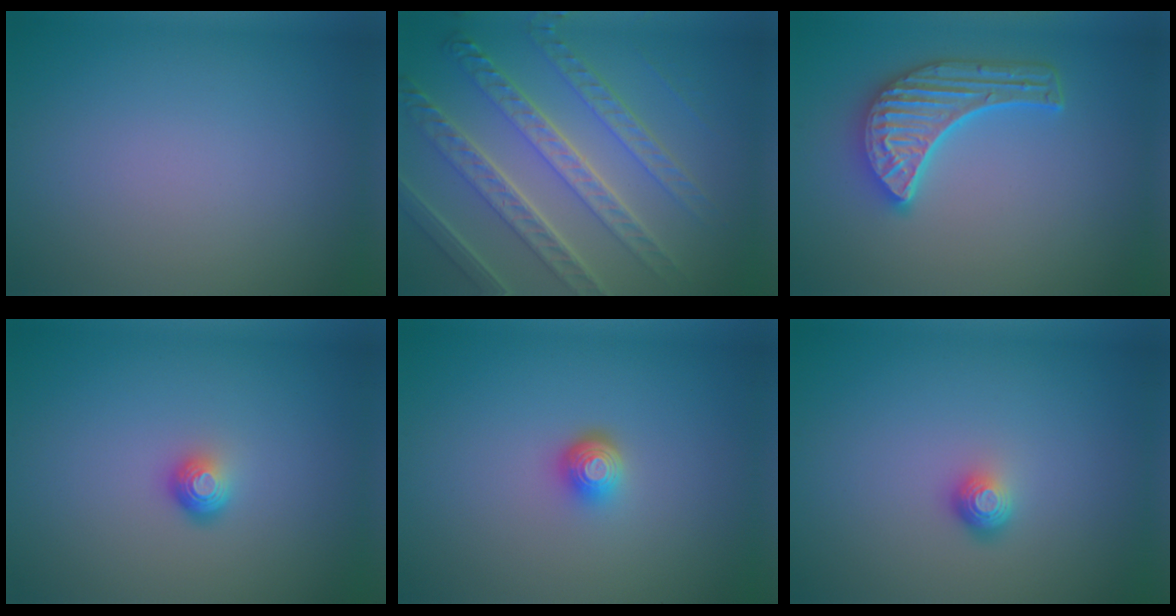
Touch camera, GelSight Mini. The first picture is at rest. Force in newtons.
{"total": 8.3, "press": 6.2, "slide": 5.5}
{"total": 5.6, "press": 4.5, "slide": 3.3}
{"total": 1.8, "press": 1.2, "slide": 1.4}
{"total": 1.9, "press": 1.4, "slide": 1.3}
{"total": 1.8, "press": 1.2, "slide": 1.3}